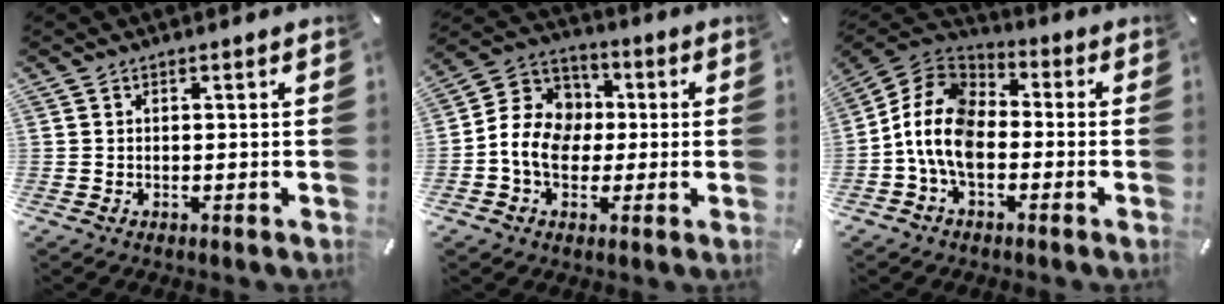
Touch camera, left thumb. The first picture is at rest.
{"total": 11.9, "force": [-1.7, 10.4, 5.4], "torque": [-0.134, 0.026, -0.028]}
{"total": 12.0, "force": [-4.4, 7.9, 7.8], "torque": [-0.182, 0.015, -0.087]}